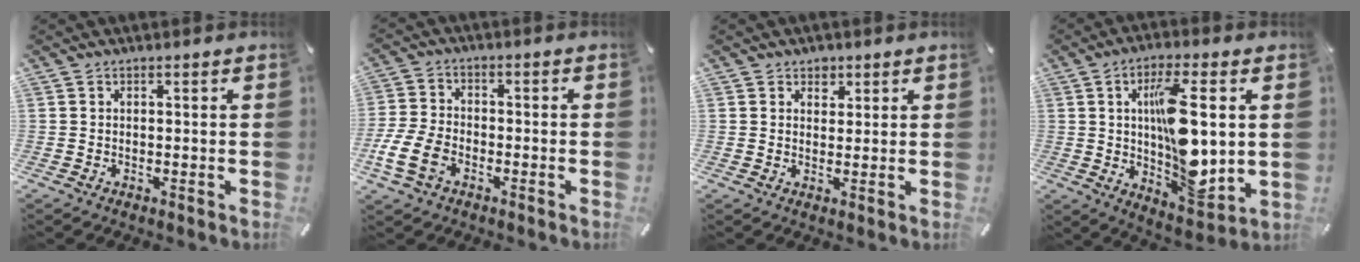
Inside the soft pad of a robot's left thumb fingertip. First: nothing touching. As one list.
[{"total": 9.4, "force": [-4.2, 6.3, 5.6], "torque": [-0.131, 0.016, -0.078]}, {"total": 2.4, "force": [1.3, 1.9, 0.4], "torque": [0.005, -0.003, 0.021]}, {"total": 15.9, "force": [2.2, 6.0, 14.6], "torque": [-0.235, -0.021, 0.034]}]